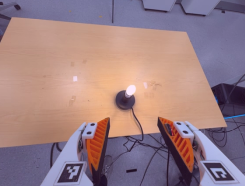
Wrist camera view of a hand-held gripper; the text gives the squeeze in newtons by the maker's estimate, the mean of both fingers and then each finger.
{"total": 0.0}